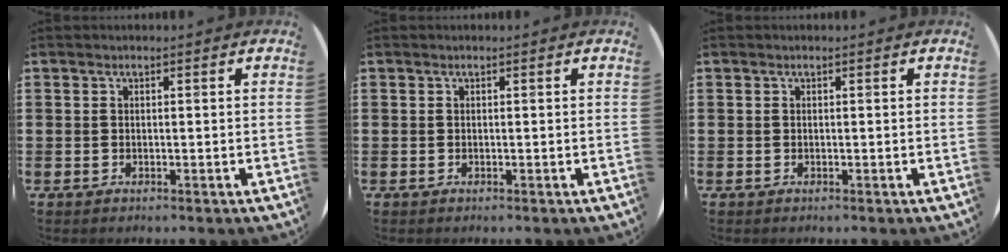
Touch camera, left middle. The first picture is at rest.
{"total": 0.0}
{"total": 0.0}